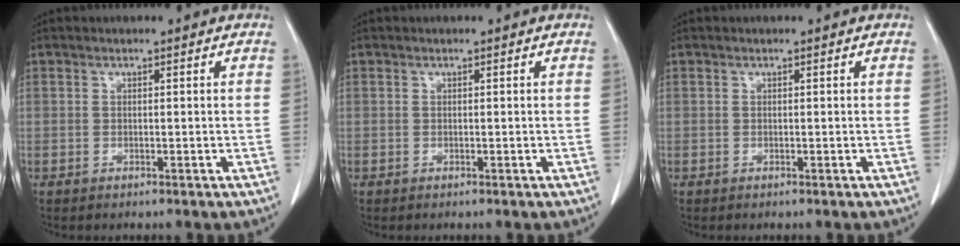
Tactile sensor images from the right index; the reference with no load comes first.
{"total": 0.0}
{"total": 0.0}